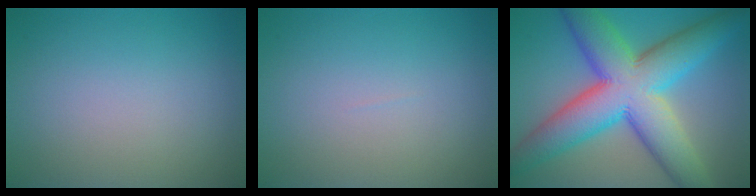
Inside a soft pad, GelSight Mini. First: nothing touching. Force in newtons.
{"total": 0.0}
{"total": 12.7, "press": 12.7, "slide": 0.1}